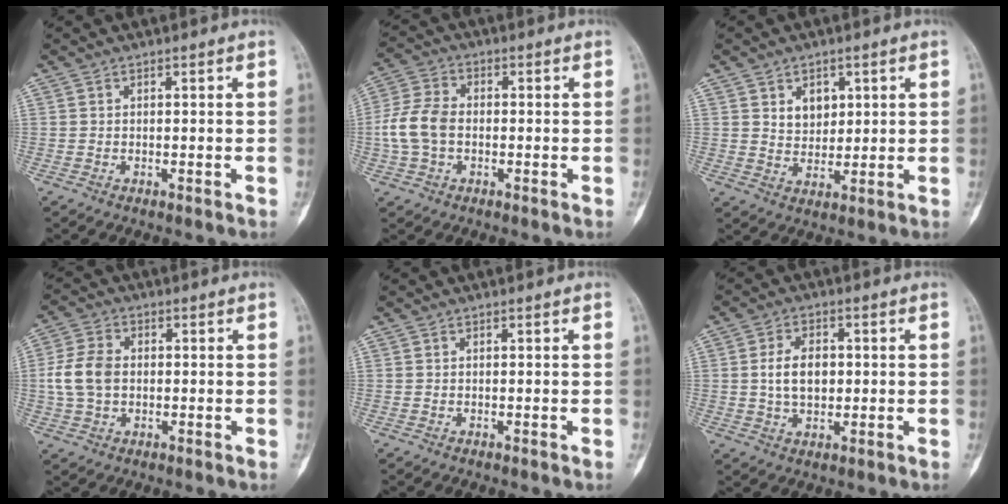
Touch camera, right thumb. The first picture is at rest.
{"total": 8.4, "force": [-1.0, 5.8, 6.0], "torque": [-0.130, 0.019, -0.026]}
{"total": 5.0, "force": [2.0, 3.7, 2.6], "torque": [-0.021, -0.015, 0.039]}
{"total": 7.7, "force": [0.0, 5.5, 5.4], "torque": [-0.111, 0.011, -0.002]}
{"total": 0.0}
{"total": 6.8, "force": [0.4, 4.4, 5.2], "torque": [-0.080, 0.005, 0.007]}